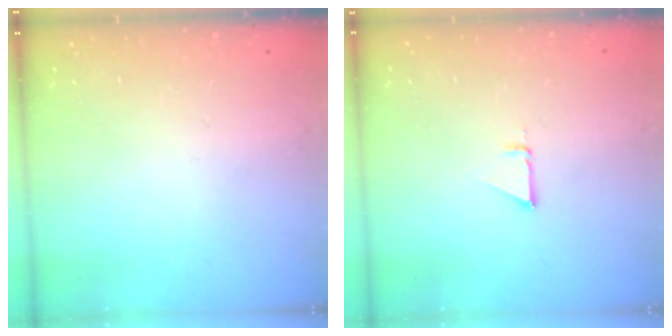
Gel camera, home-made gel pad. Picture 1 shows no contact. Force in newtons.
{"total": 2.5, "press": 2.5, "slide": 0.1}